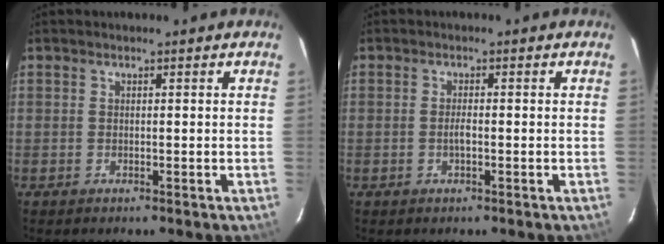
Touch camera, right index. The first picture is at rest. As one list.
[{"total": 1.5, "force": [-0.4, 0.5, 1.4], "torque": [-0.027, 0.003, -0.009]}]